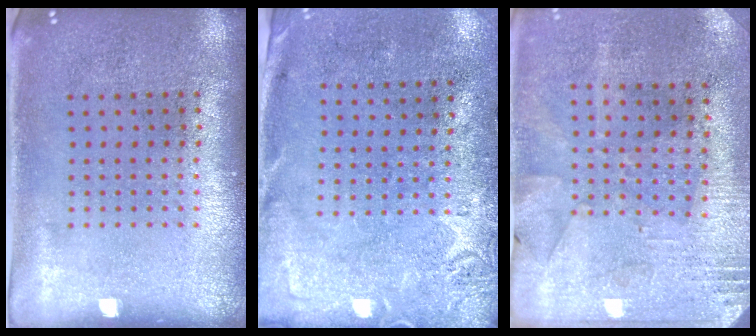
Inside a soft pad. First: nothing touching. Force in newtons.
{"total": 2.8, "press": 2.2, "slide": 1.8}
{"total": 2.7, "press": 2.4, "slide": 1.3}